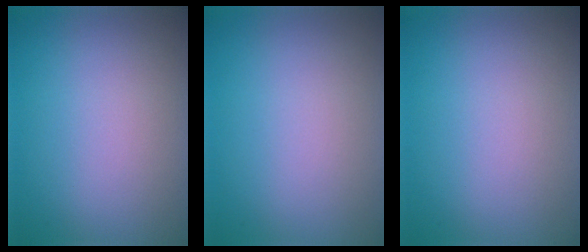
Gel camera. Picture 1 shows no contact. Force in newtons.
{"total": 0.0}
{"total": 0.0}